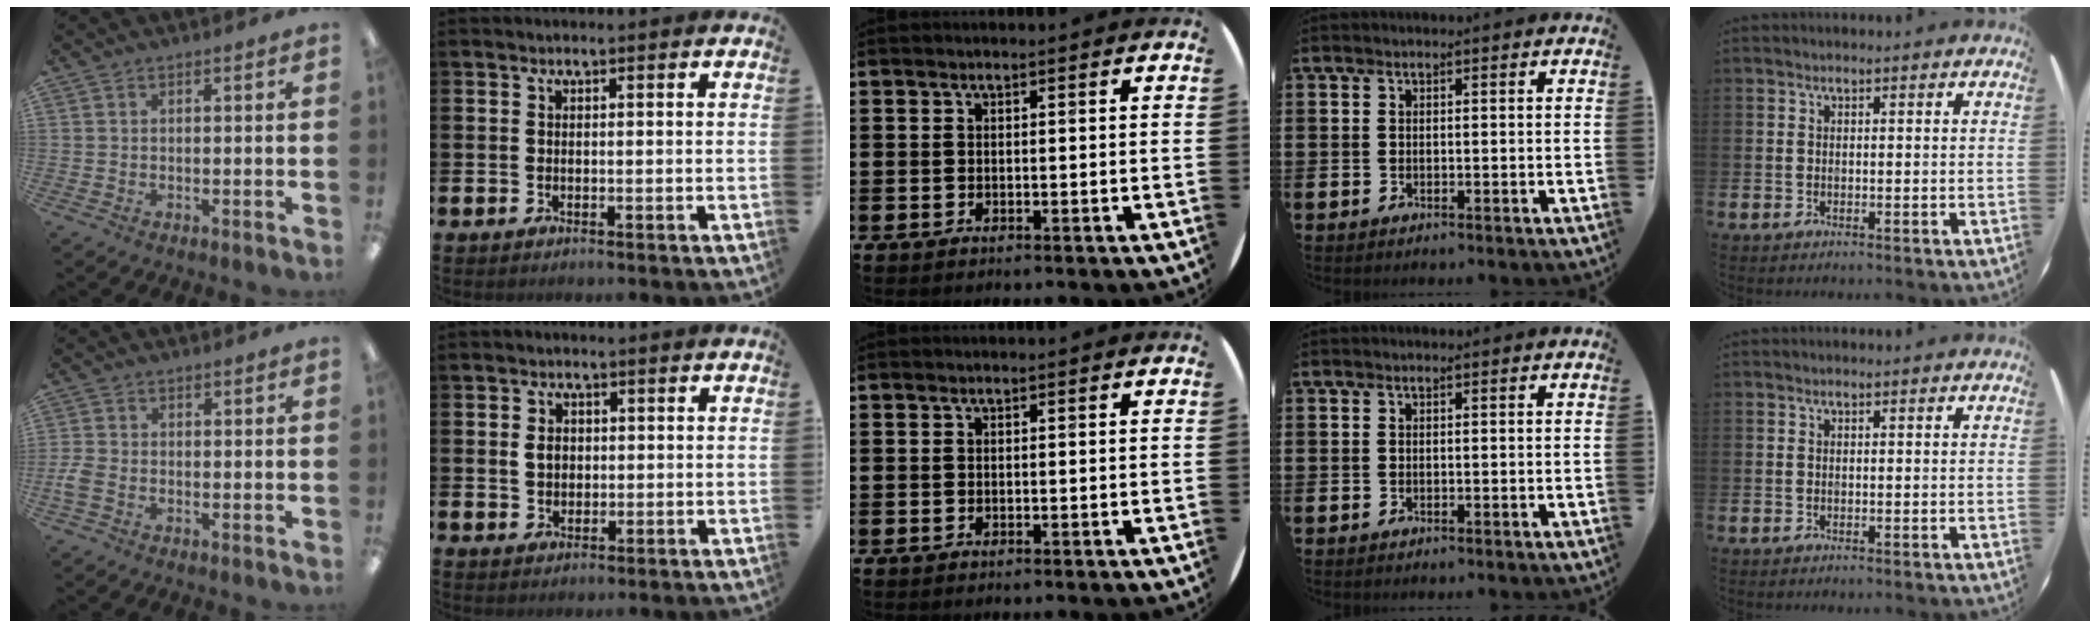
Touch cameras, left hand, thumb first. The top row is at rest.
{"thumb": {"total": 2.7, "force": [-0.8, 1.7, 2.0], "torque": [-0.048, -0.001, -0.016]}, "index": {"total": 2.5, "force": [0.5, 2.0, 1.3], "torque": [-0.006, 0.001, 0.002]}}